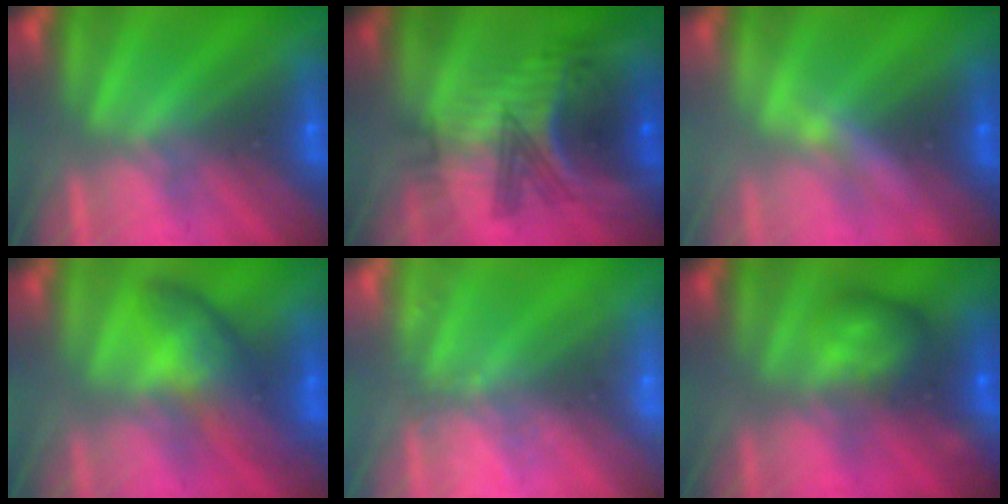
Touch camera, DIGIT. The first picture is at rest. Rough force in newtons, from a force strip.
{"total": 7.7}
{"total": 2.1}
{"total": 7.4}
{"total": 2.4}
{"total": 6.1}